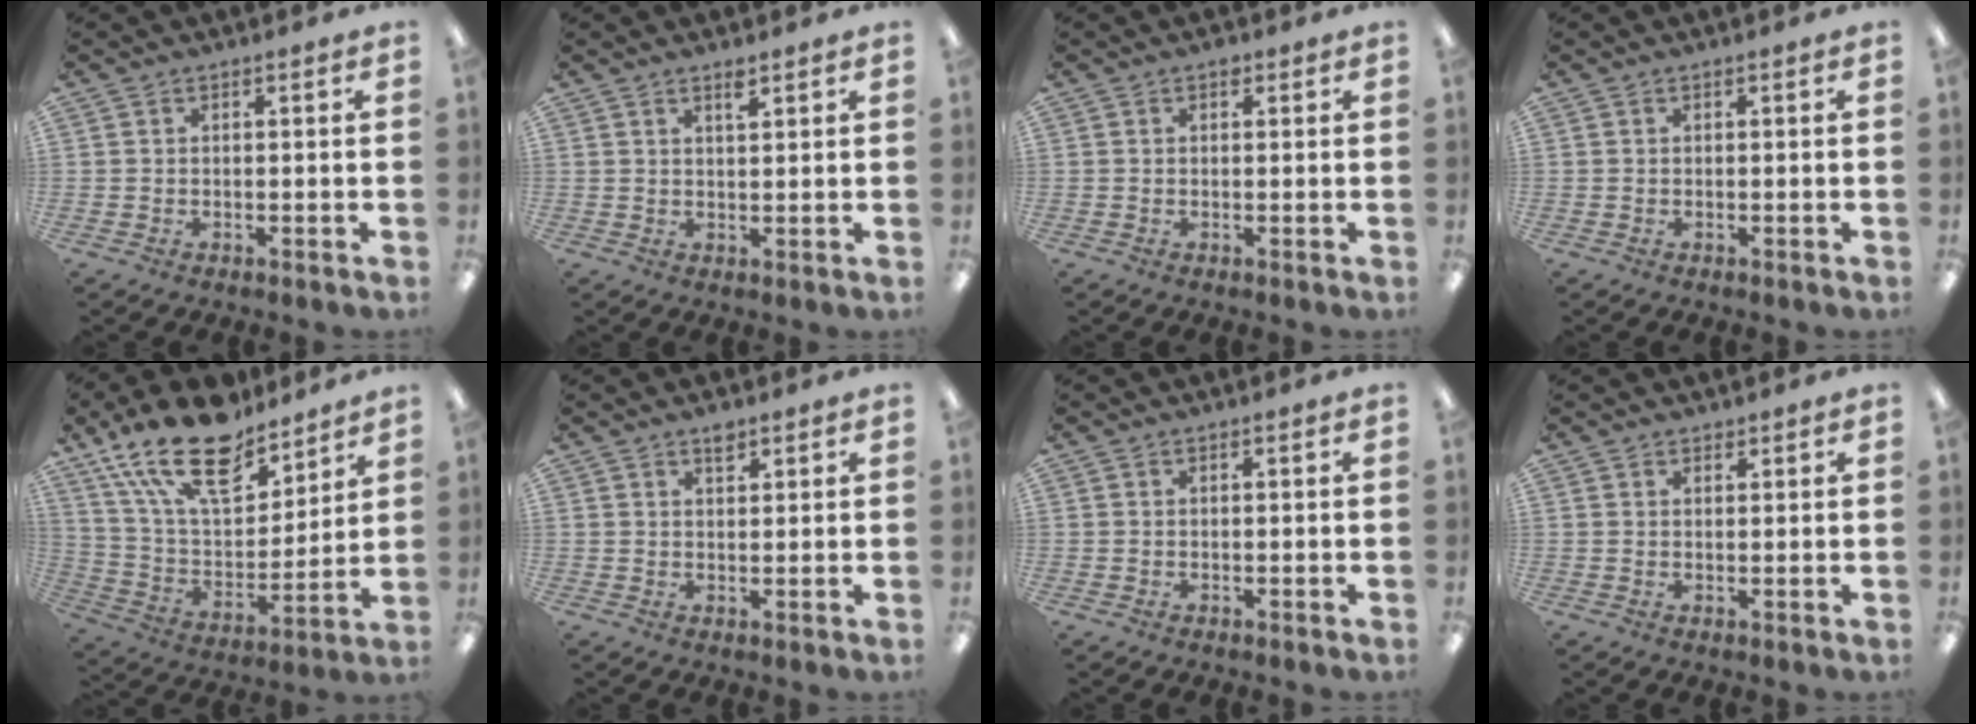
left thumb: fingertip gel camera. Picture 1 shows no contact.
{"total": 2.3, "force": [1.9, 0.4, 1.2], "torque": [-0.020, -0.003, 0.033]}
{"total": 1.1, "force": [0.7, 0.7, 0.5], "torque": [-0.001, -0.002, 0.010]}
{"total": 0.0}
{"total": 21.6, "force": [15.2, 9.8, 11.8], "torque": [-0.228, -0.083, 0.270]}
{"total": 2.3, "force": [1.8, 1.0, 0.9], "torque": [-0.004, -0.007, 0.031]}
{"total": 0.0}
{"total": 1.4, "force": [1.3, 0.6, 0.0], "torque": [0.001, -0.001, 0.025]}